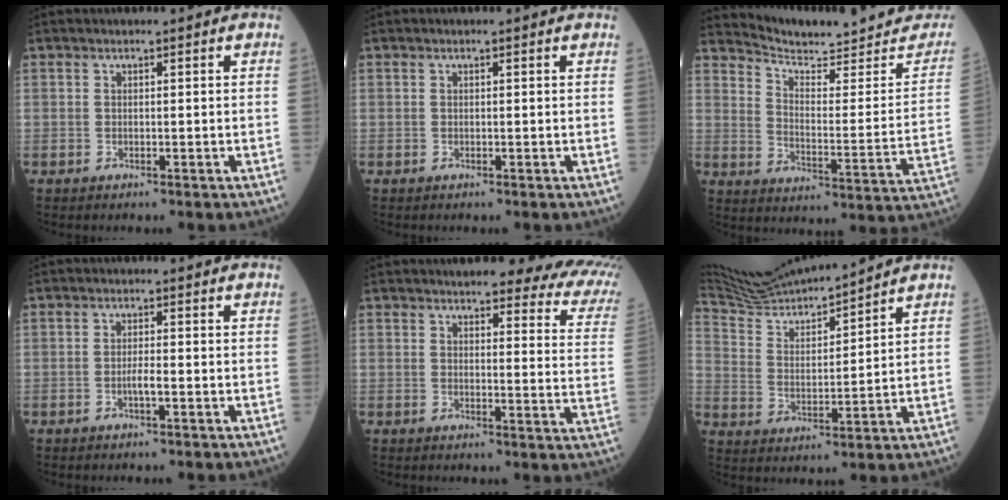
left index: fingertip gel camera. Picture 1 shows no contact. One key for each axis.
{"total": 0.0}
{"total": 17.9, "fx": 17.3, "fy": 2.8, "fz": 3.7, "tx": -0.047, "ty": -0.069, "tz": 0.220}
{"total": 1.7, "fx": -1.2, "fy": 0.1, "fz": 1.2, "tx": -0.025, "ty": -0.006, "tz": -0.022}
{"total": 17.3, "fx": 14.4, "fy": 3.2, "fz": 9.1, "tx": -0.094, "ty": -0.029, "tz": 0.141}
{"total": 13.2, "fx": 12.7, "fy": -0.4, "fz": 3.6, "tx": -0.082, "ty": 0.006, "tz": 0.239}